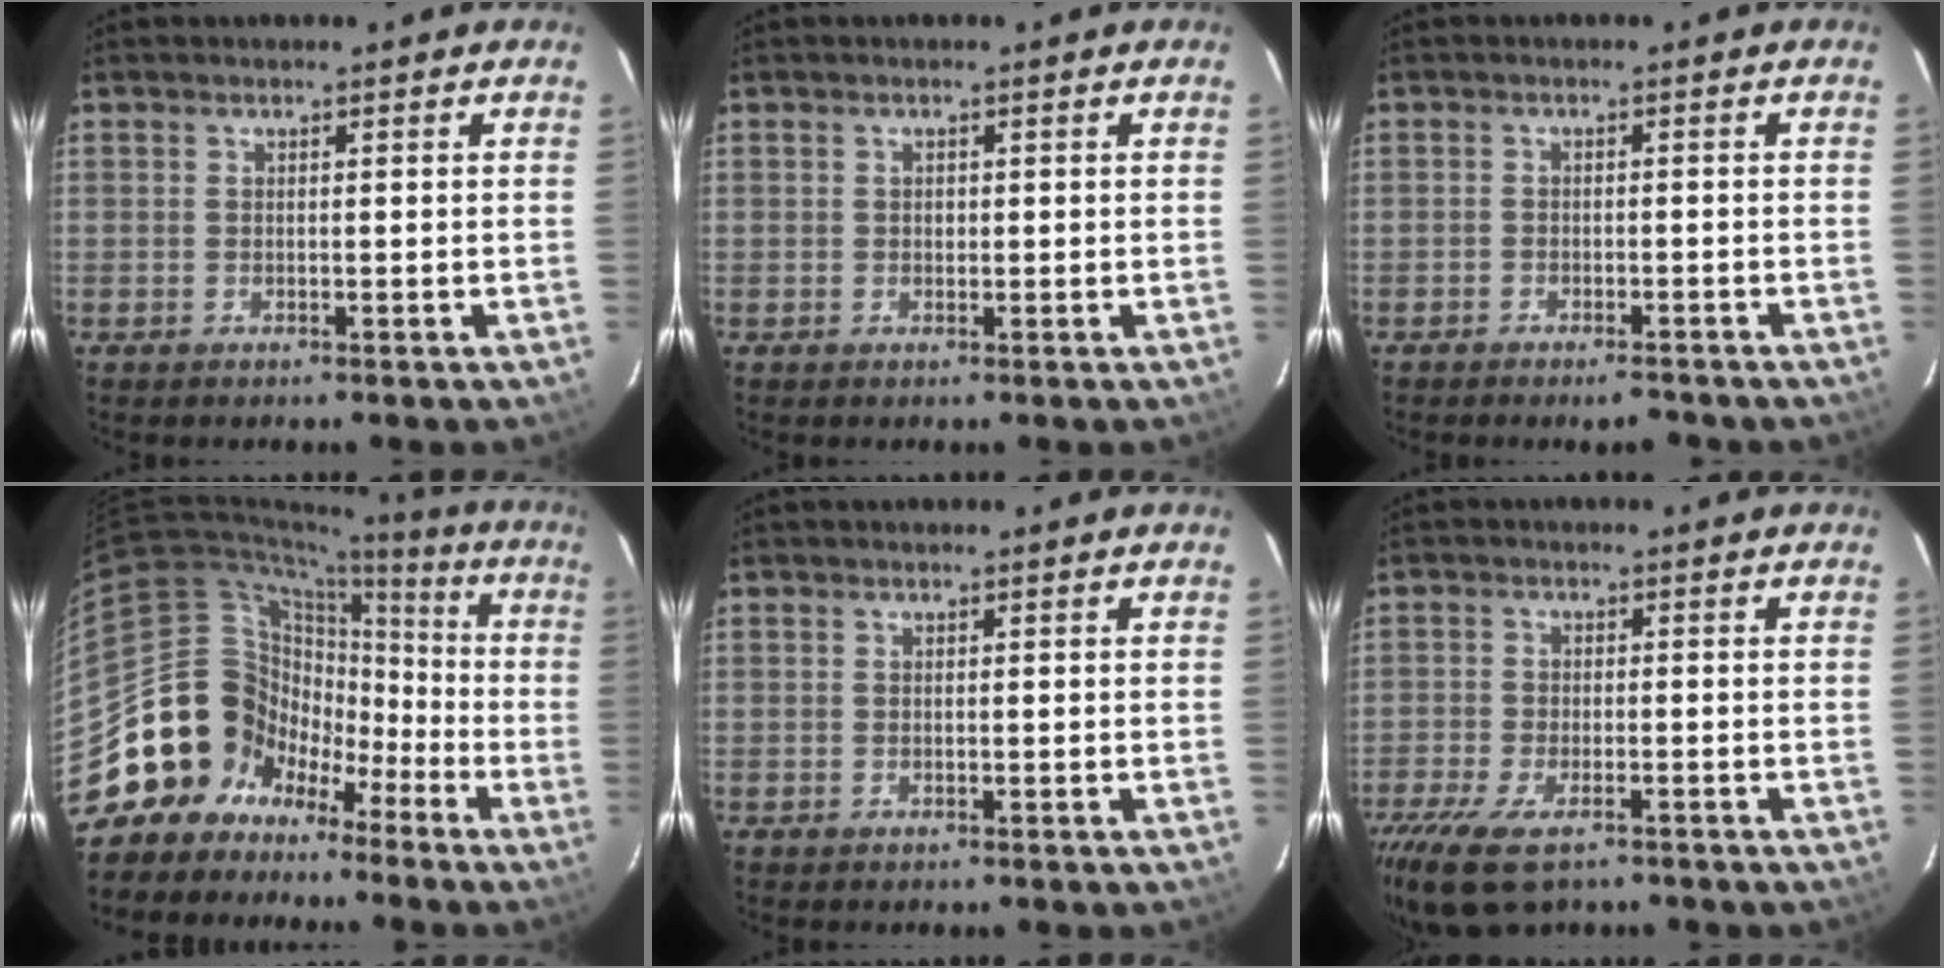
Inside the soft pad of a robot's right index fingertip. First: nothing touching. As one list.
[{"total": 0.8, "force": [0.1, 0.7, 0.3], "torque": [-0.002, 0.003, 0.002]}, {"total": 4.2, "force": [-3.6, 1.5, 1.8], "torque": [-0.041, 0.002, -0.048]}, {"total": 16.7, "force": [-8.8, 13.8, 3.2], "torque": [-0.076, 0.076, -0.146]}, {"total": 0.0}, {"total": 10.6, "force": [-7.4, 4.1, 6.4], "torque": [-0.159, -0.032, -0.135]}]